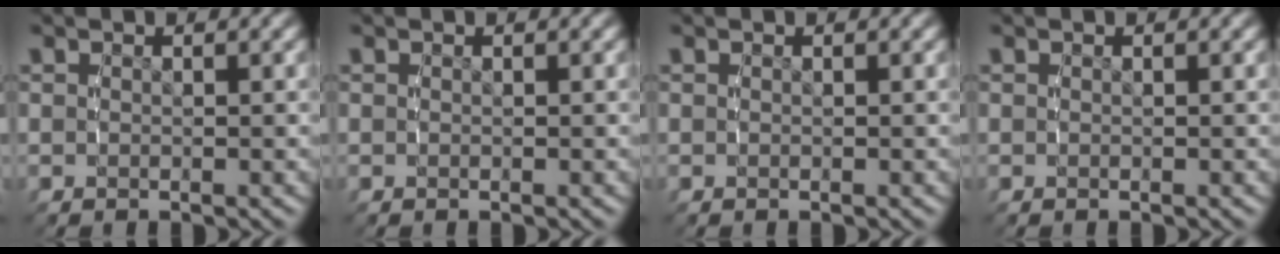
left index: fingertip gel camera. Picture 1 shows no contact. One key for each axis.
{"total": 0.0}
{"total": 0.0}
{"total": 0.0}